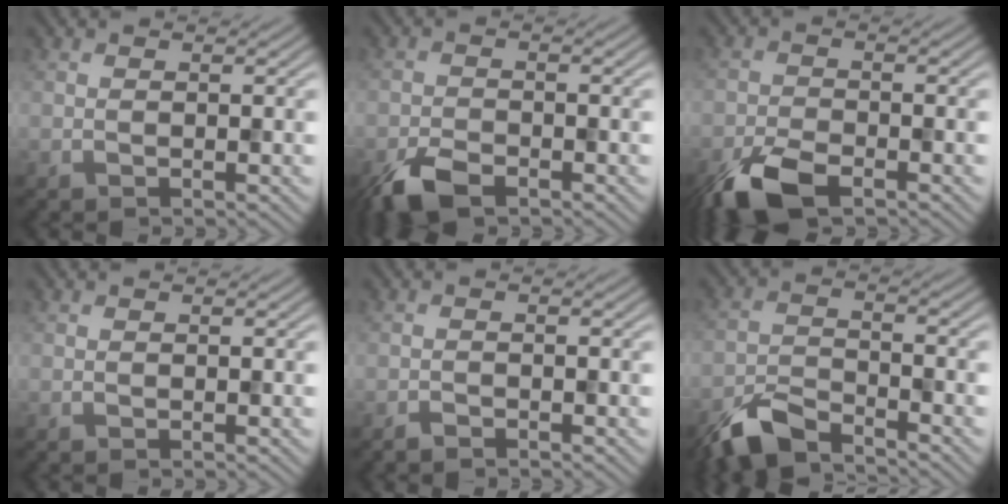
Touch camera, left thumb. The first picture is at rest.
{"total": 5.0, "force": [-3.5, 2.1, 2.9], "torque": [-0.059, -0.007, -0.073]}
{"total": 6.6, "force": [-4.3, 2.7, 4.2], "torque": [-0.085, -0.010, -0.090]}
{"total": 0.0}
{"total": 1.0, "force": [-0.9, 0.2, 0.3], "torque": [-0.005, -0.001, -0.019]}
{"total": 6.4, "force": [-5.3, 1.7, 3.1], "torque": [-0.063, -0.007, -0.117]}